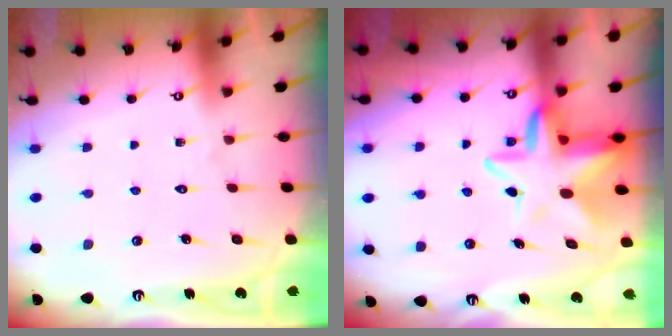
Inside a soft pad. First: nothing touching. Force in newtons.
{"total": 10.4, "press": 10.0, "slide": 2.9}